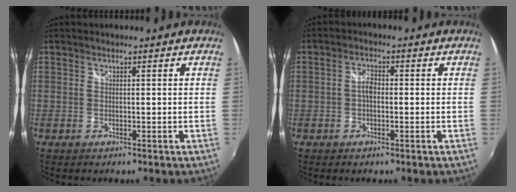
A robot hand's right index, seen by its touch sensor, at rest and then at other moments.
{"total": 2.3, "force": [-0.4, 1.3, 1.8], "torque": [-0.036, 0.007, -0.010]}